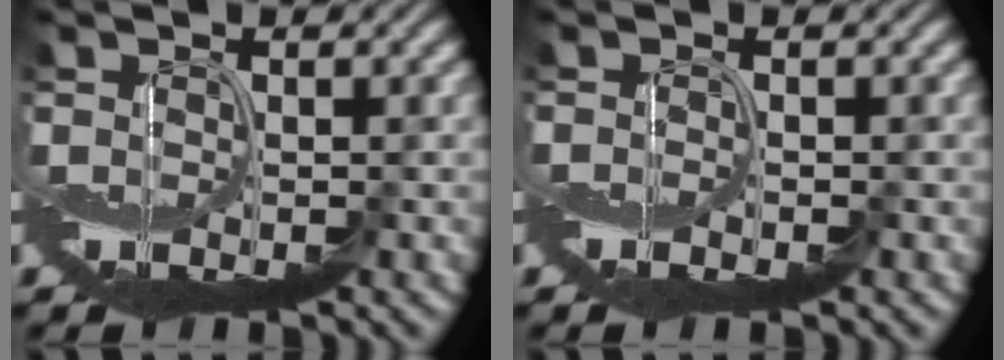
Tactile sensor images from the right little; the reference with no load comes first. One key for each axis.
{"total": 0.8, "fx": -0.7, "fy": -0.1, "fz": 0.3, "tx": -0.009, "ty": 0.000, "tz": -0.016}